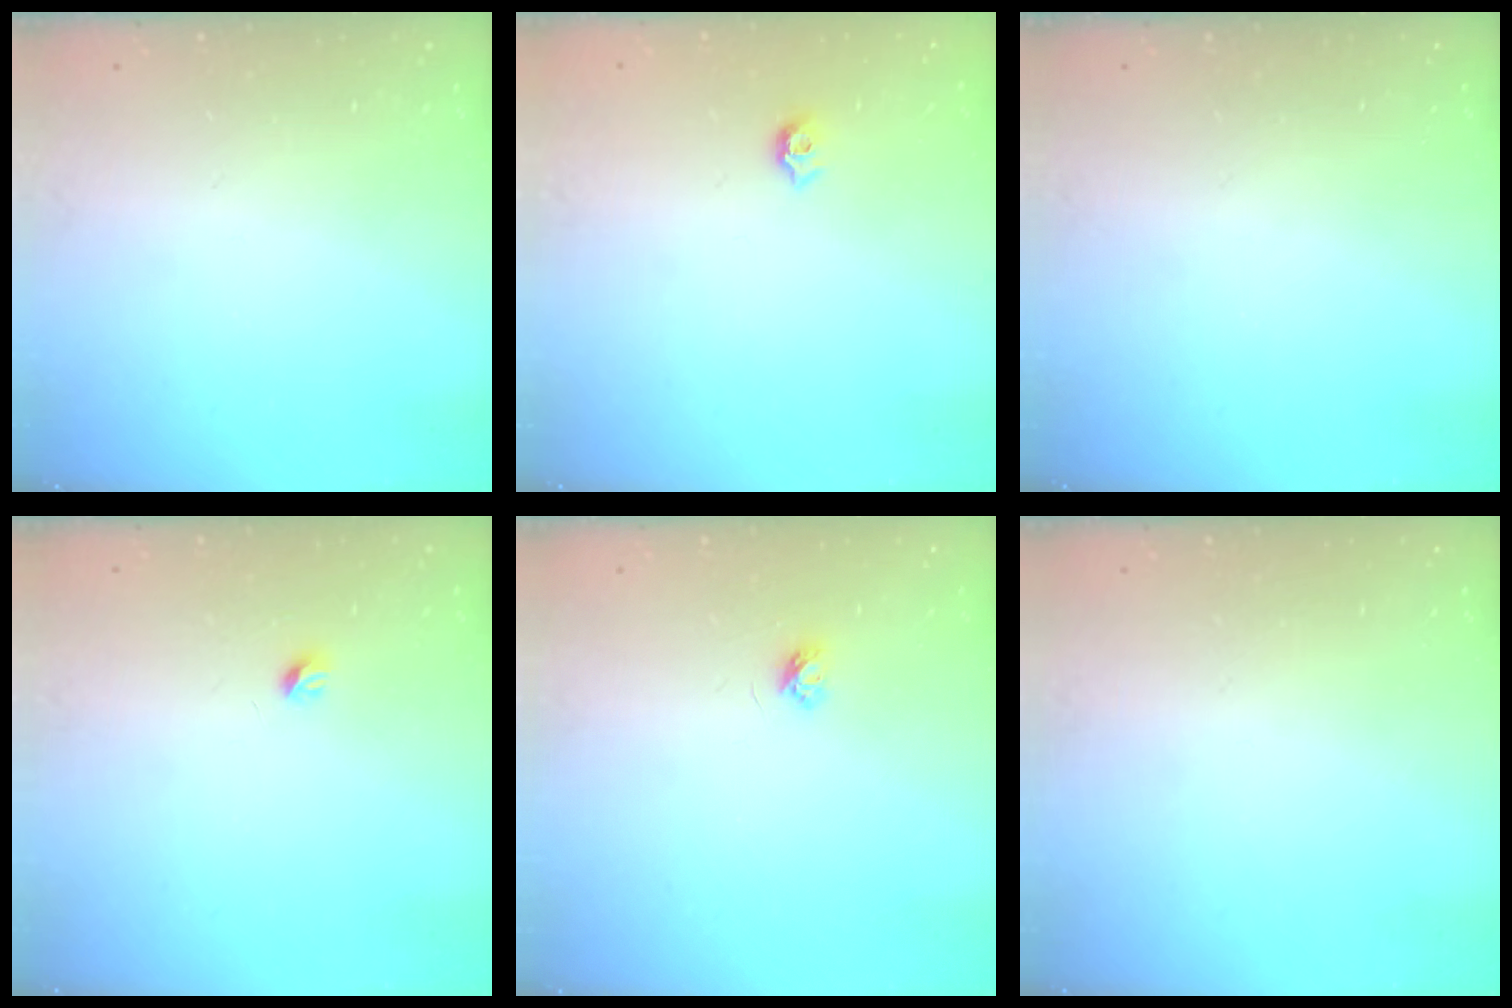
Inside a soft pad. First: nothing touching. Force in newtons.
{"total": 5.8, "press": 5.8, "slide": 0.8}
{"total": 0.0}
{"total": 3.6, "press": 3.5, "slide": 0.6}
{"total": 3.3, "press": 3.3, "slide": 0.3}
{"total": 0.7, "press": 0.7, "slide": 0.1}